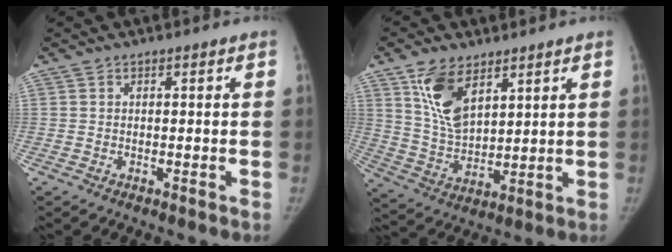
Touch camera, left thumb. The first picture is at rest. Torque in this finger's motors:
{"motor_torque": [0.68, -0.47, 1.14, -0.90, 0.36]}